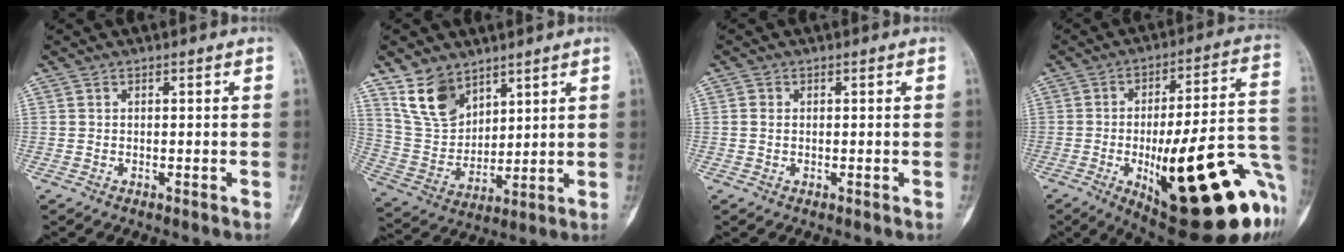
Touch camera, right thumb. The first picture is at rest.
{"total": 11.3, "force": [7.6, 6.7, 5.1], "torque": [-0.079, -0.039, 0.164]}
{"total": 1.1, "force": [0.0, 0.8, 0.7], "torque": [-0.013, 0.001, 0.000]}
{"total": 31.4, "force": [-9.3, 9.5, 28.5], "torque": [-0.319, 0.012, -0.114]}